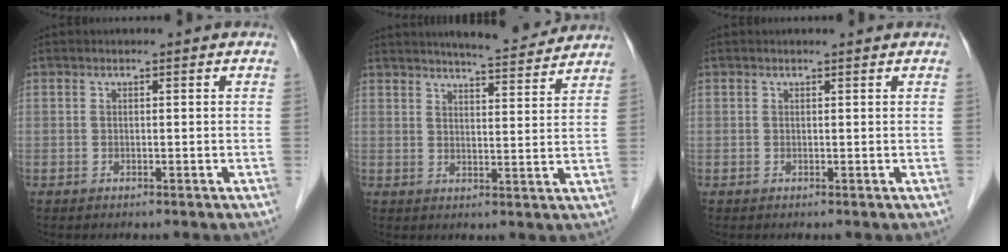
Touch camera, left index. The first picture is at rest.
{"total": 10.0, "force": [9.4, 0.6, 3.3], "torque": [-0.050, 0.001, 0.120]}
{"total": 0.8, "force": [0.8, 0.0, 0.1], "torque": [-0.010, 0.002, 0.009]}